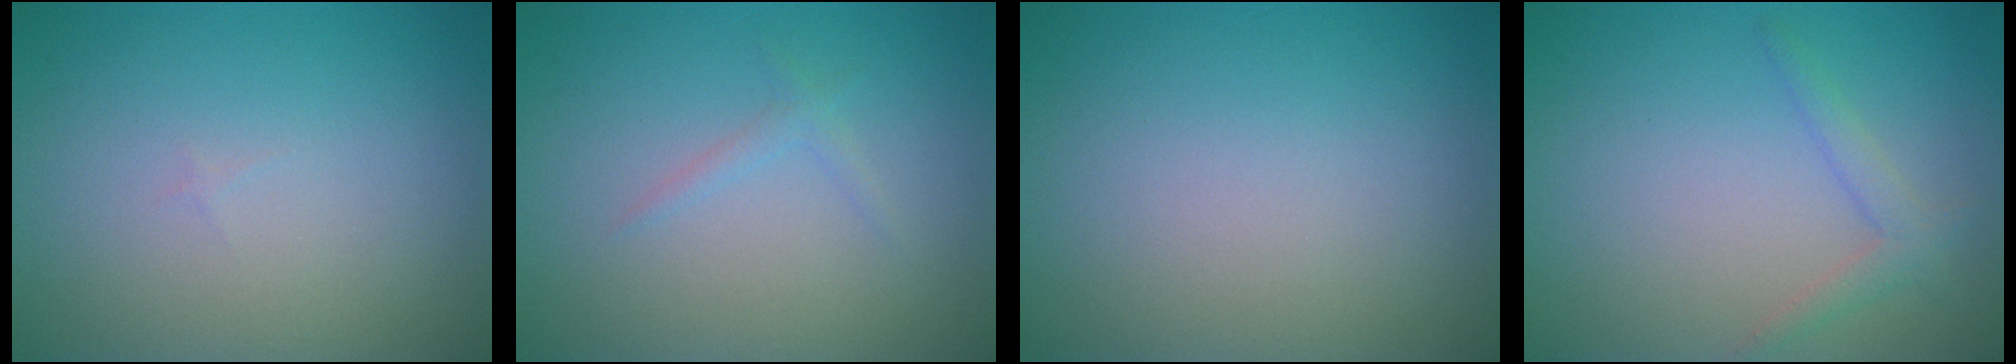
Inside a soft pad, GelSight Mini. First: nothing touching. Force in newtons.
{"total": 0.8, "press": 0.8, "slide": 0.0}
{"total": 0.0}
{"total": 1.8, "press": 1.8, "slide": 0.1}